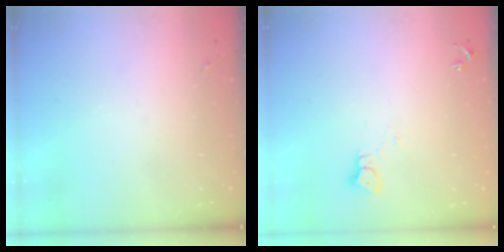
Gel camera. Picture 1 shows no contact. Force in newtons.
{"total": 2.2, "press": 2.2, "slide": 0.2}